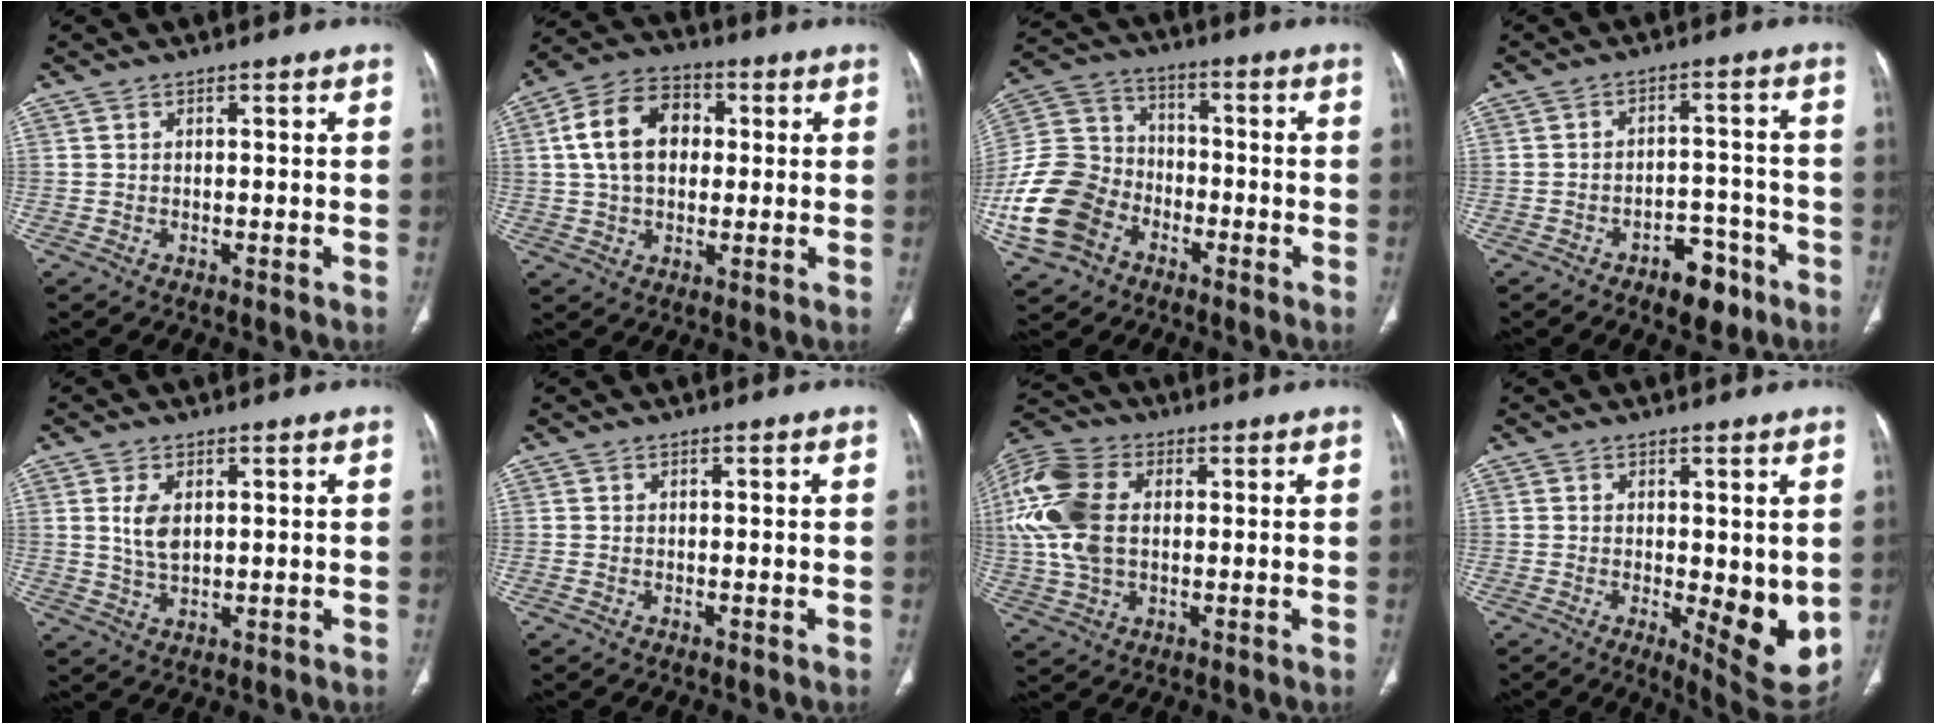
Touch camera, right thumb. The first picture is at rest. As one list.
[{"total": 13.0, "force": [2.0, 9.1, 9.0], "torque": [-0.143, 0.020, 0.029]}, {"total": 16.9, "force": [-6.9, 12.9, 8.5], "torque": [-0.174, 0.046, -0.131]}, {"total": 7.6, "force": [-4.7, 4.3, 4.1], "torque": [-0.031, 0.038, -0.064]}, {"total": 5.0, "force": [1.3, 2.8, 4.0], "torque": [-0.078, -0.007, 0.030]}, {"total": 0.0}, {"total": 16.6, "force": [2.0, 11.0, 12.3], "torque": [-0.288, 0.013, 0.036]}, {"total": 10.1, "force": [-1.1, 3.7, 9.3], "torque": [-0.110, -0.026, -0.005]}]